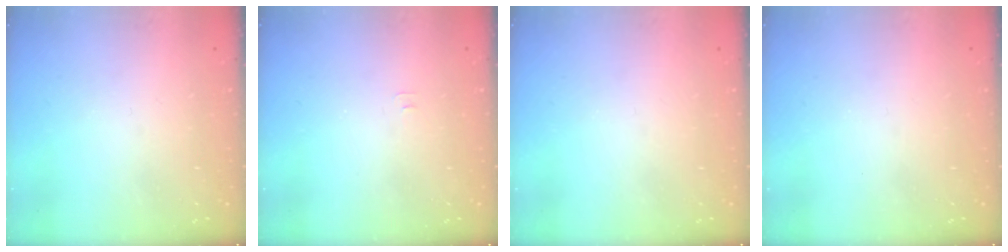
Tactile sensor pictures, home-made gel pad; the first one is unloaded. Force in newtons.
{"total": 2.9, "press": 2.9, "slide": 0.3}
{"total": 0.0}
{"total": 0.0}